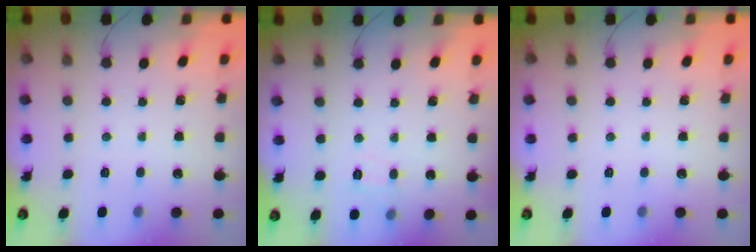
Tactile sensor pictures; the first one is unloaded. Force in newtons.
{"total": 6.1, "press": 5.9, "slide": 1.4}
{"total": 0.0}